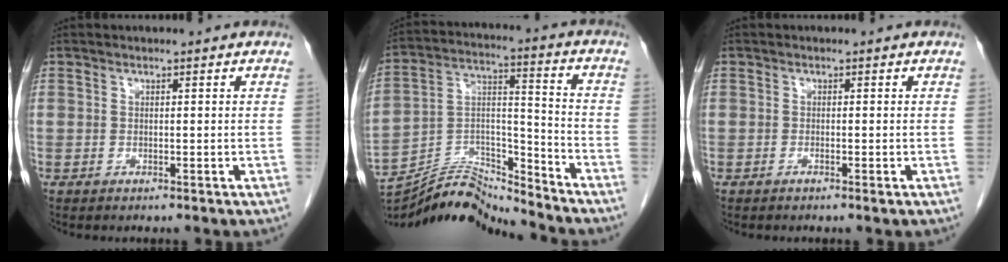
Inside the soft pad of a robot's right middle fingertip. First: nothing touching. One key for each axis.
{"total": 14.0, "fx": -13.8, "fy": -0.3, "fz": 2.0, "tx": -0.037, "ty": 0.038, "tz": -0.254}
{"total": 0.8, "fx": -0.5, "fy": -0.1, "fz": 0.6, "tx": -0.012, "ty": -0.001, "tz": -0.009}